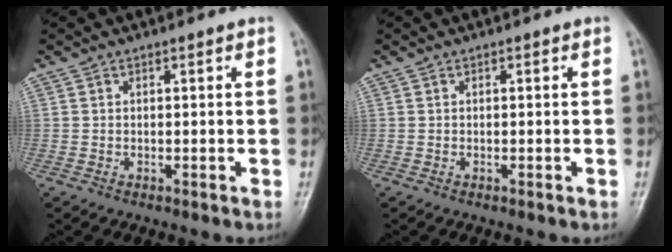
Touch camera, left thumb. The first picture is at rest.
{"total": 0.0}